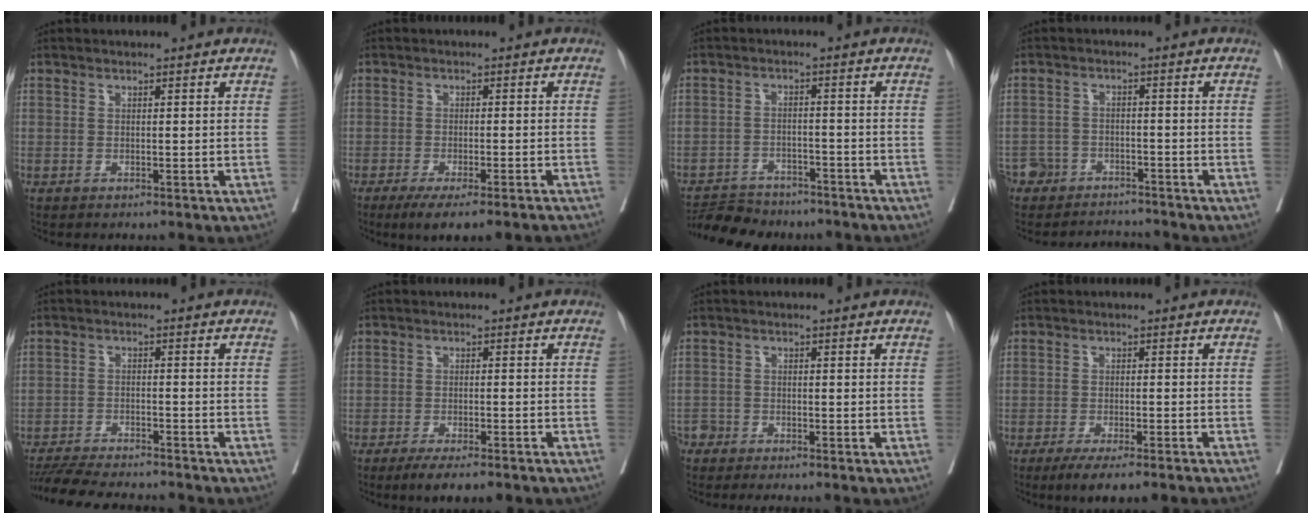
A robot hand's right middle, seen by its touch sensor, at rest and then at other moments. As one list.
[{"total": 8.7, "force": [-6.8, 0.4, 5.4], "torque": [-0.060, -0.015, -0.098]}, {"total": 9.6, "force": [-8.8, 3.2, 2.0], "torque": [-0.035, 0.005, -0.128]}, {"total": 7.2, "force": [-6.5, 3.1, 0.1], "torque": [-0.001, 0.016, -0.102]}, {"total": 11.7, "force": [-10.8, 1.1, 4.4], "torque": [-0.067, -0.011, -0.164]}, {"total": 7.3, "force": [-5.8, 1.1, 4.4], "torque": [-0.053, -0.010, -0.079]}, {"total": 3.1, "force": [-3.0, 0.8, 0.4], "torque": [0.002, -0.007, -0.054]}, {"total": 8.1, "force": [-6.4, 0.4, 5.0], "torque": [-0.058, -0.014, -0.092]}]